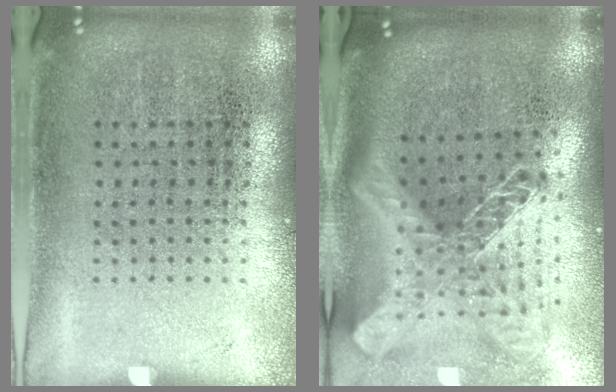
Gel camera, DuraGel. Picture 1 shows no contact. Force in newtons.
{"total": 2.9, "press": 2.0, "slide": 2.0}